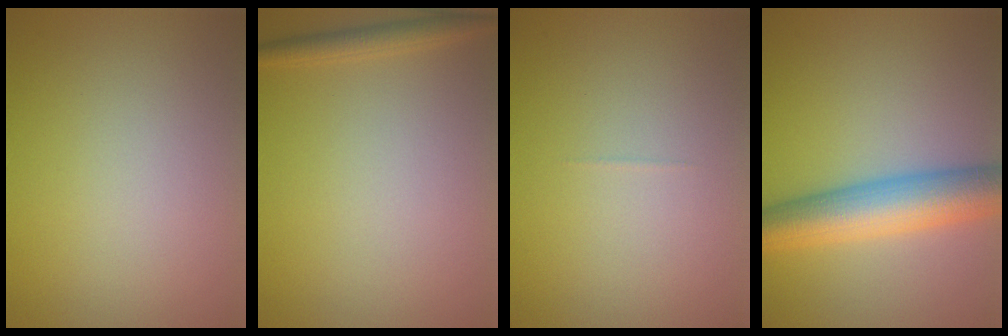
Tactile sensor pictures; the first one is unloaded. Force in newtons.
{"total": 1.8, "press": 1.8, "slide": 0.1}
{"total": 0.0}
{"total": 7.2, "press": 7.2, "slide": 0.1}